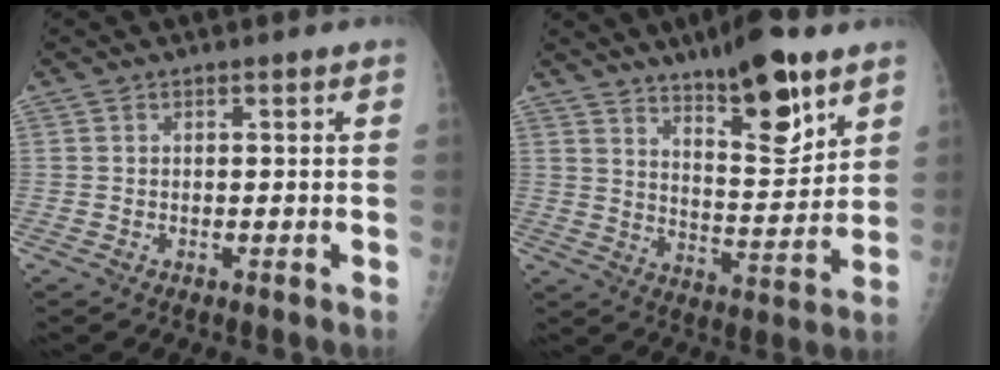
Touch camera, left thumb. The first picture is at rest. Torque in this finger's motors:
{"motor_torque": [0.34, 0.35, 0.11, -0.29, 0.07]}